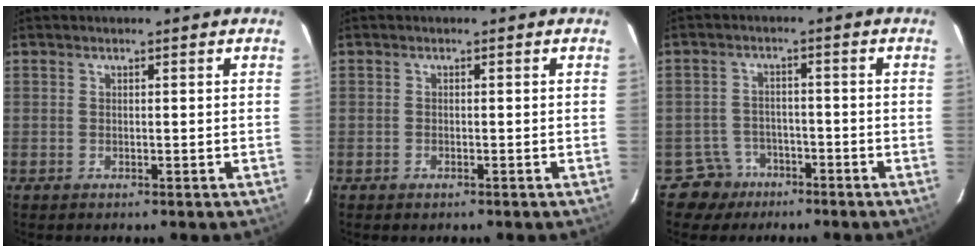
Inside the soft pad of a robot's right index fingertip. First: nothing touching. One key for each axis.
{"total": 0.6, "fx": -0.4, "fy": 0.3, "fz": 0.3, "tx": -0.010, "ty": -0.001, "tz": -0.002}
{"total": 5.0, "fx": -3.0, "fy": 4.0, "fz": -0.8, "tx": 0.014, "ty": 0.012, "tz": -0.047}